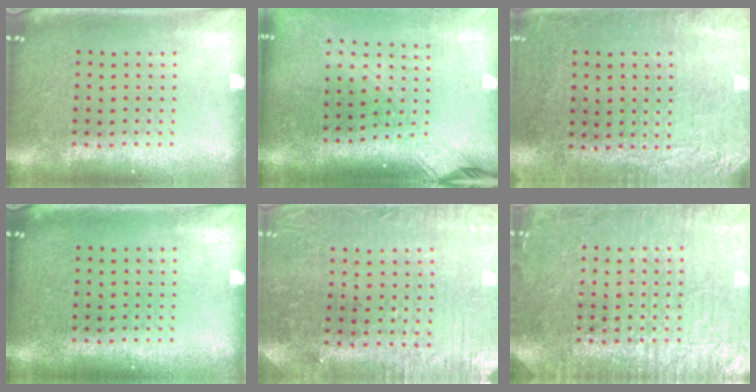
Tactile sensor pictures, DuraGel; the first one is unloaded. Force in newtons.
{"total": 2.2, "press": 1.7, "slide": 1.4}
{"total": 2.7, "press": 2.3, "slide": 1.4}
{"total": 0.0}
{"total": 0.9, "press": 0.7, "slide": 0.5}
{"total": 4.1, "press": 4.0, "slide": 0.6}